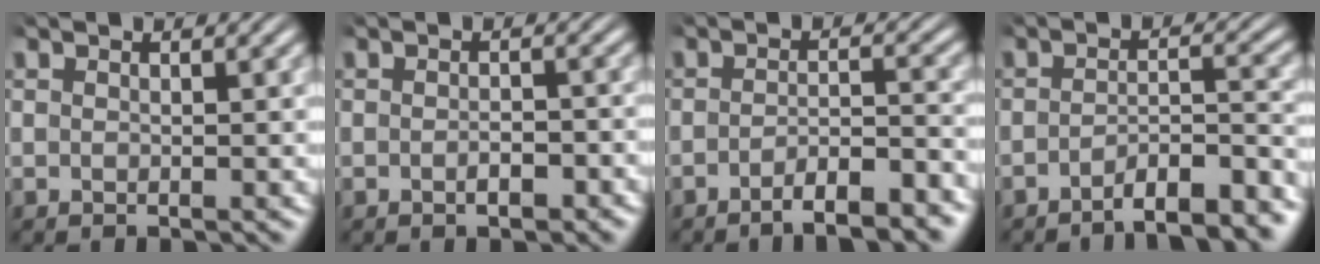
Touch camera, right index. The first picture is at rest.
{"total": 1.5, "force": [-1.1, 0.6, 0.8], "torque": [-0.009, 0.005, -0.021]}
{"total": 4.7, "force": [-4.1, 0.7, 2.1], "torque": [-0.028, -0.011, -0.067]}
{"total": 6.0, "force": [-5.3, 1.0, 2.5], "torque": [-0.027, -0.016, -0.080]}